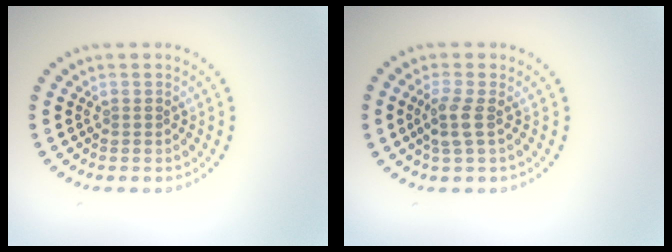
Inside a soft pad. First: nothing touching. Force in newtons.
{"total": 2.0, "press": 1.7, "slide": 1.1}